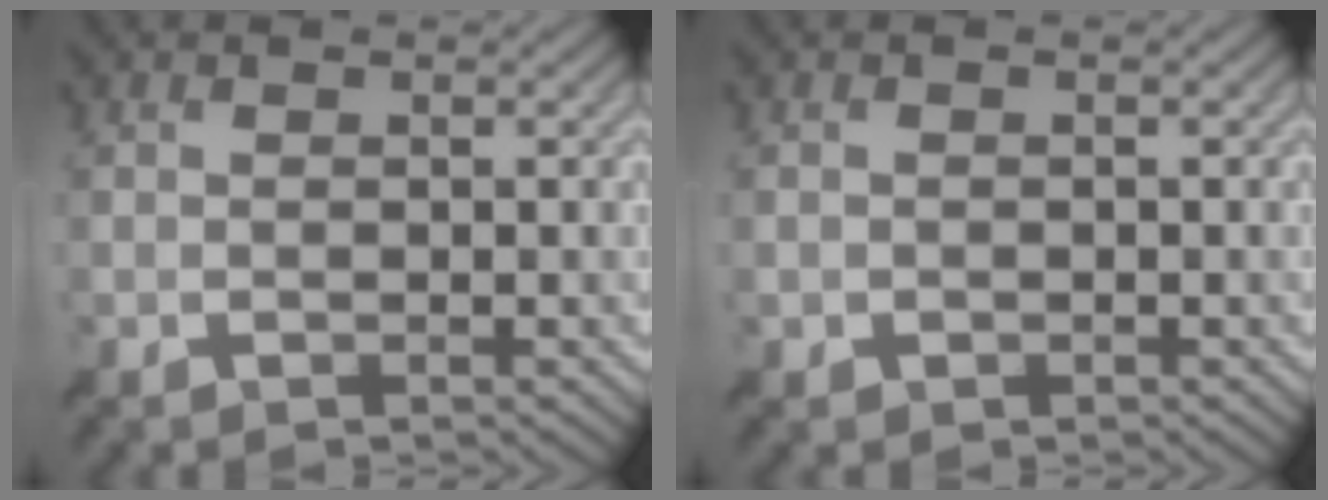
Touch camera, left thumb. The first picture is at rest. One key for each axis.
{"total": 1.0, "fx": -0.4, "fy": 0.9, "fz": 0.2, "tx": -0.001, "ty": -0.005, "tz": -0.010}